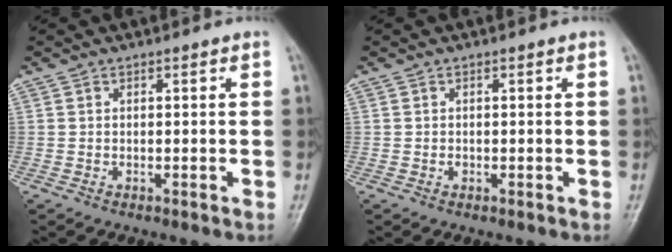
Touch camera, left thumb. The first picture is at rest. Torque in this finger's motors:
{"motor_torque": [-0.01, 0.39, 0.23, 0.01, 0.00]}